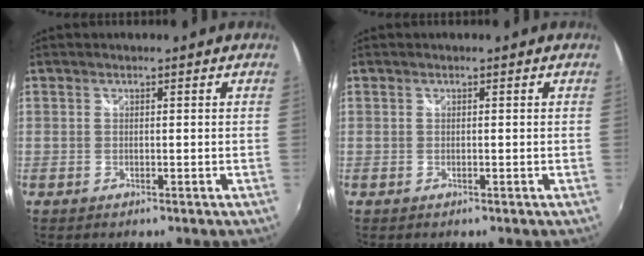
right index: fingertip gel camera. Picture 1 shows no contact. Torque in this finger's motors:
{"motor_torque": [0.00, 0.00, 0.00, 0.00]}